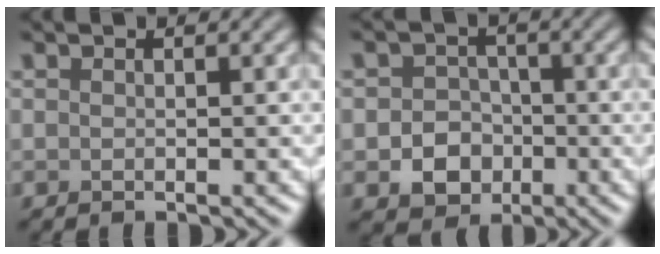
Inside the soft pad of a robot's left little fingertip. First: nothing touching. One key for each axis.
{"total": 4.2, "fx": -1.3, "fy": 3.5, "fz": 1.9, "tx": -0.010, "ty": -0.002, "tz": -0.032}